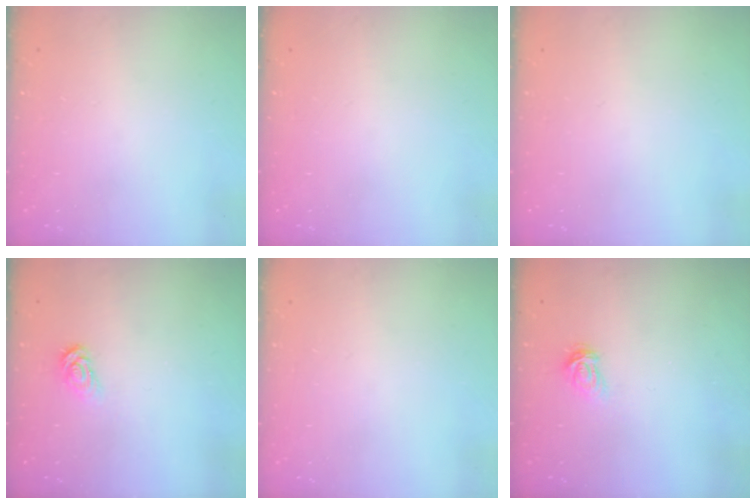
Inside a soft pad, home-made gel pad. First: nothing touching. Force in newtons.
{"total": 0.0}
{"total": 0.0}
{"total": 3.2, "press": 3.1, "slide": 0.4}
{"total": 0.0}
{"total": 4.4, "press": 4.4, "slide": 0.5}